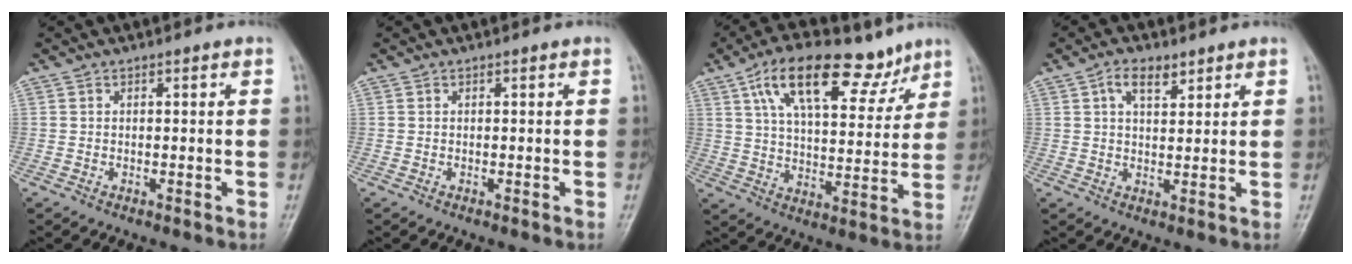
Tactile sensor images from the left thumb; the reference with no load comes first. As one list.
[{"total": 0.0}, {"total": 17.7, "force": [10.3, 8.1, 11.9], "torque": [-0.153, -0.029, 0.170]}, {"total": 4.7, "force": [2.6, 2.3, 3.2], "torque": [-0.044, -0.009, 0.045]}]